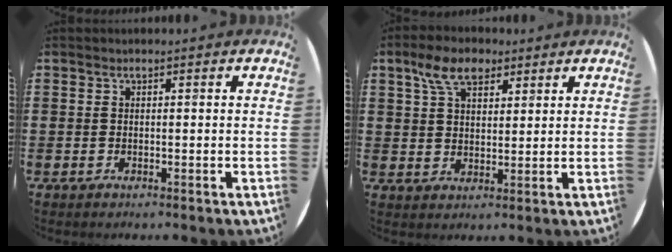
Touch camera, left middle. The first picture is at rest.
{"total": 6.2, "force": [4.2, 3.3, 3.2], "torque": [-0.058, 0.004, 0.075]}